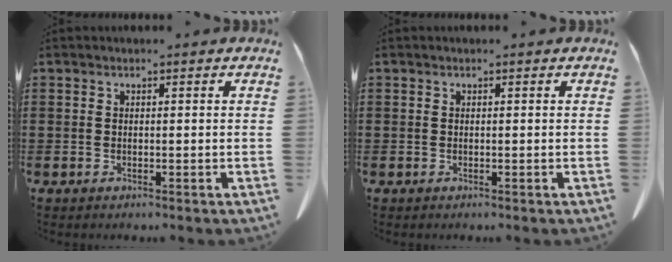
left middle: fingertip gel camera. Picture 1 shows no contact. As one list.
[{"total": 0.0}]